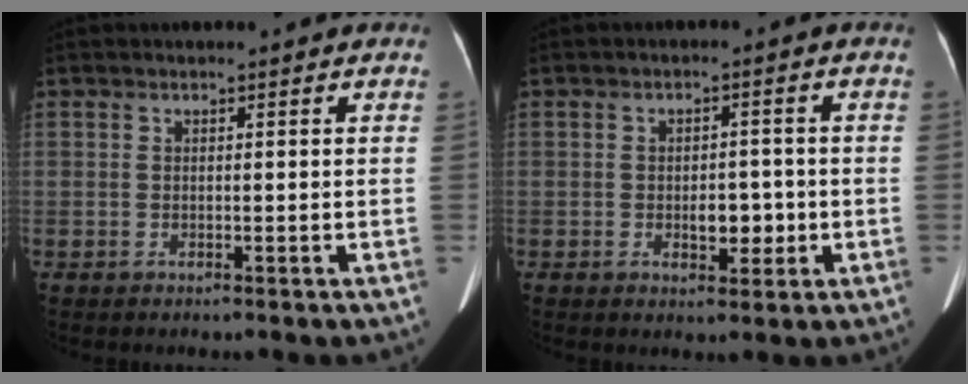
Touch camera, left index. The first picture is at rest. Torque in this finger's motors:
{"motor_torque": [0.03, 0.01, 0.04, 0.03]}